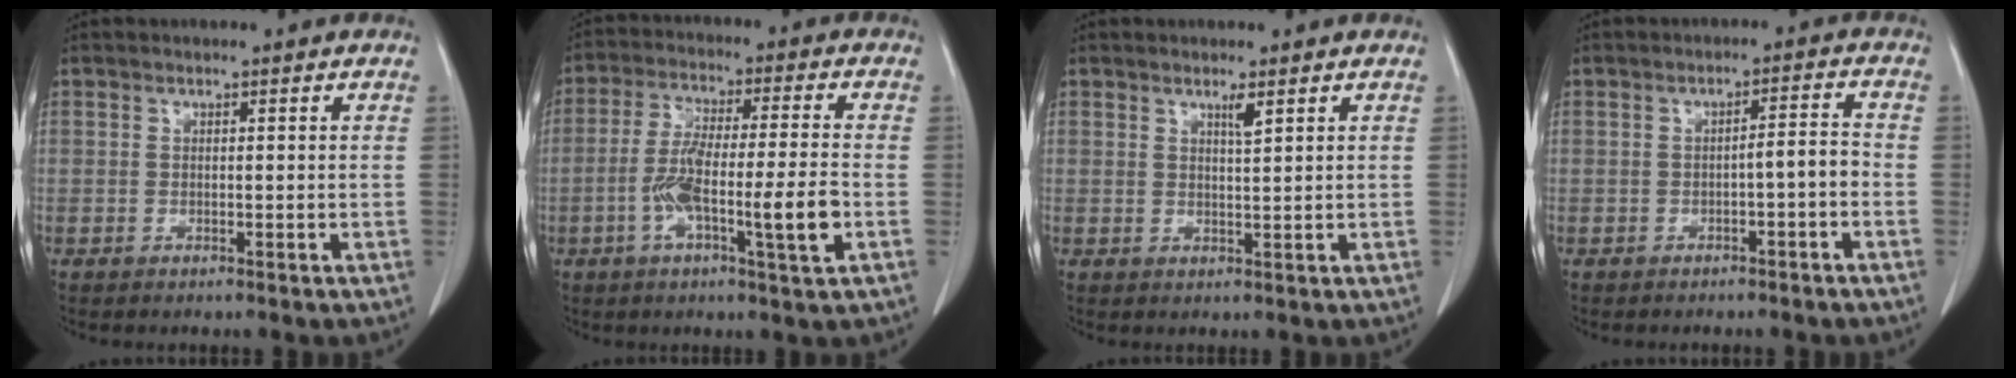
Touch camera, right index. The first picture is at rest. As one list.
[{"total": 11.5, "force": [-3.3, 0.8, 11.0], "torque": [-0.199, -0.001, -0.060]}, {"total": 1.7, "force": [1.1, -0.1, 1.3], "torque": [-0.025, -0.005, 0.019]}, {"total": 3.1, "force": [-1.3, 0.3, 2.8], "torque": [-0.036, 0.010, -0.020]}]